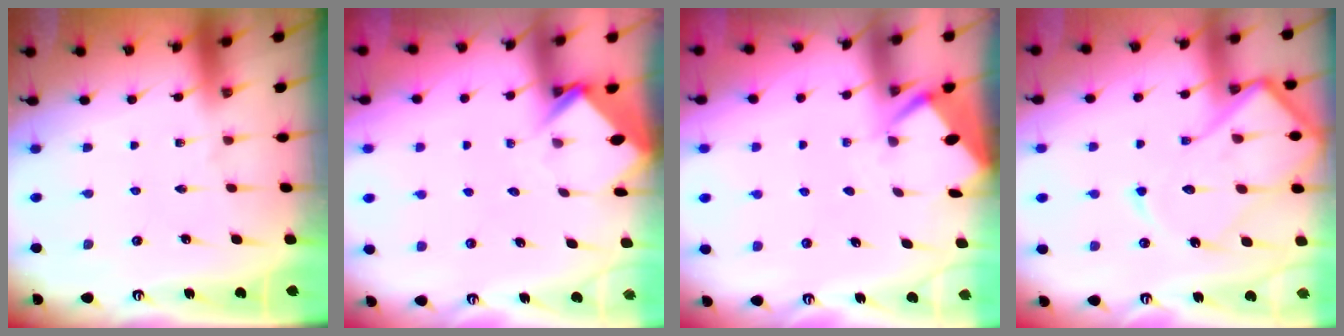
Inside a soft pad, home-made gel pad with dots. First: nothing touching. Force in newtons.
{"total": 3.9, "press": 3.9, "slide": 0.3}
{"total": 2.6, "press": 2.6, "slide": 0.4}
{"total": 16.2, "press": 16.2, "slide": 1.6}